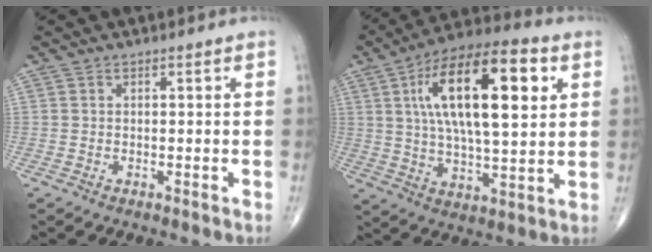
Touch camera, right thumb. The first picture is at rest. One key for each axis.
{"total": 22.2, "fx": 6.2, "fy": 8.5, "fz": 19.5, "tx": -0.321, "ty": 0.001, "tz": 0.096}